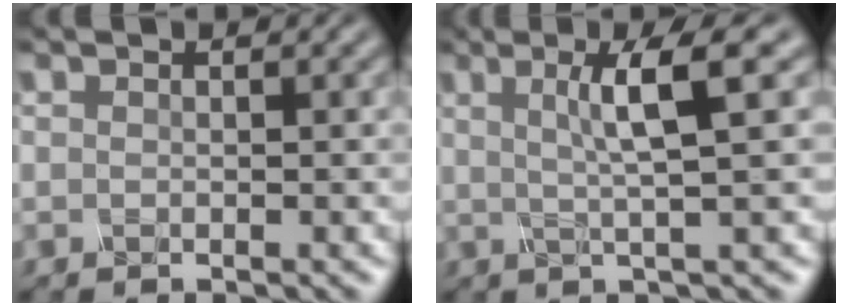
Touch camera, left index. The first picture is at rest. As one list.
[{"total": 5.0, "force": [1.4, 0.7, 4.7], "torque": [-0.076, 0.007, 0.023]}]